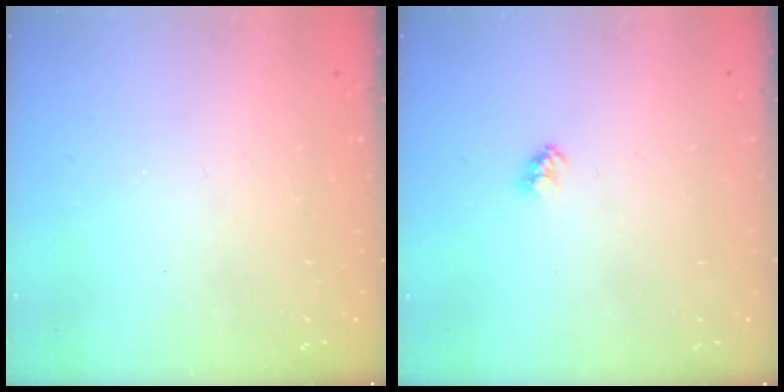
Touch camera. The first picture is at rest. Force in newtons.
{"total": 2.4, "press": 2.4, "slide": 0.1}